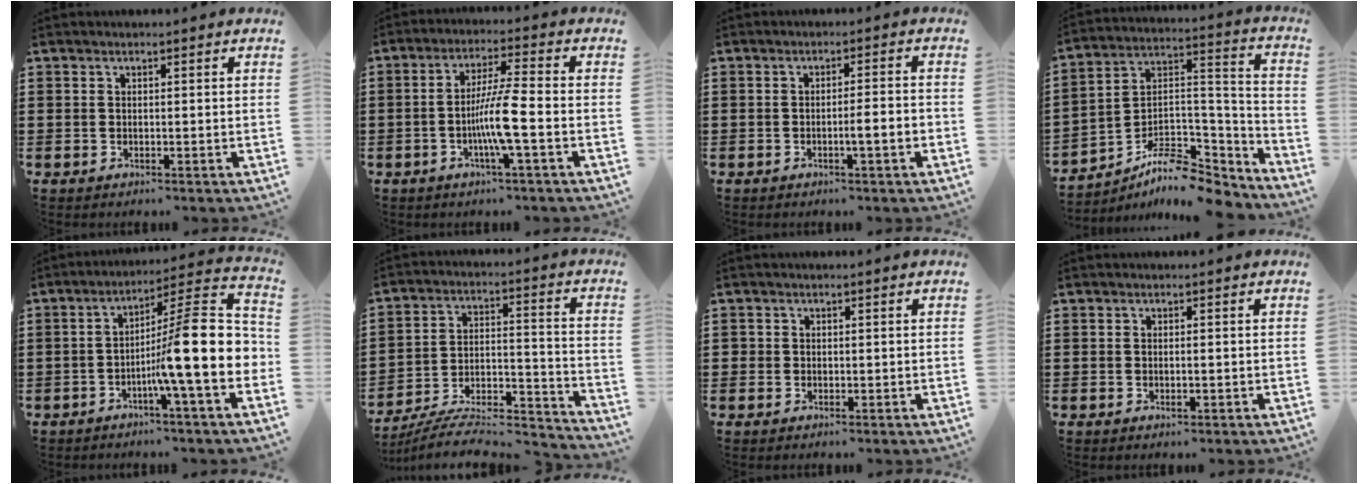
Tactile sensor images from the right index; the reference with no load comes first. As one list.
[{"total": 7.7, "force": [-2.1, 0.1, 7.4], "torque": [-0.146, -0.012, -0.046]}, {"total": 3.0, "force": [-1.1, -0.1, 2.8], "torque": [-0.046, -0.003, -0.021]}, {"total": 9.1, "force": [-7.6, 3.2, 3.9], "torque": [-0.066, 0.017, -0.145]}, {"total": 14.3, "force": [-2.3, 1.2, 14.0], "torque": [-0.214, -0.035, -0.045]}, {"total": 8.0, "force": [-7.2, 1.9, 3.1], "torque": [-0.050, 0.004, -0.140]}, {"total": 0.7, "force": [-0.1, 0.7, 0.1], "torque": [-0.002, 0.005, -0.004]}, {"total": 0.7, "force": [-0.1, 0.1, 0.7], "torque": [-0.012, -0.006, 0.000]}]